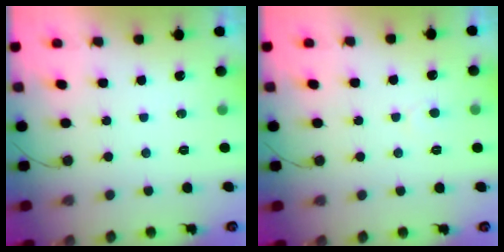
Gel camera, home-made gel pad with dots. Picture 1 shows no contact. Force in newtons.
{"total": 4.1, "press": 4.1, "slide": 0.3}